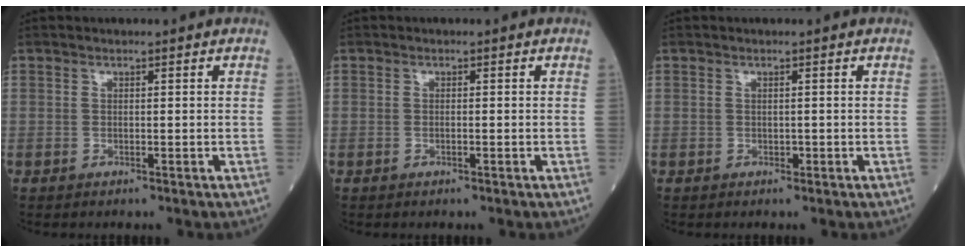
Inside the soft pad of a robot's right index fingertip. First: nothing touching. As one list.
[{"total": 0.5, "force": [-0.1, 0.0, 0.5], "torque": [-0.013, 0.000, -0.002]}, {"total": 0.6, "force": [-0.1, 0.4, 0.4], "torque": [-0.010, 0.000, -0.001]}]